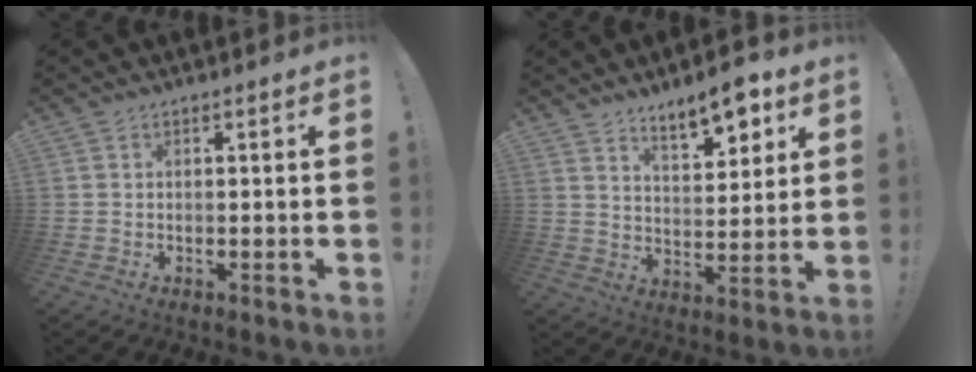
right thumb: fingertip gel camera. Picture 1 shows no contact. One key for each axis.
{"total": 10.3, "fx": 7.5, "fy": 3.6, "fz": 6.1, "tx": -0.078, "ty": -0.048, "tz": 0.131}